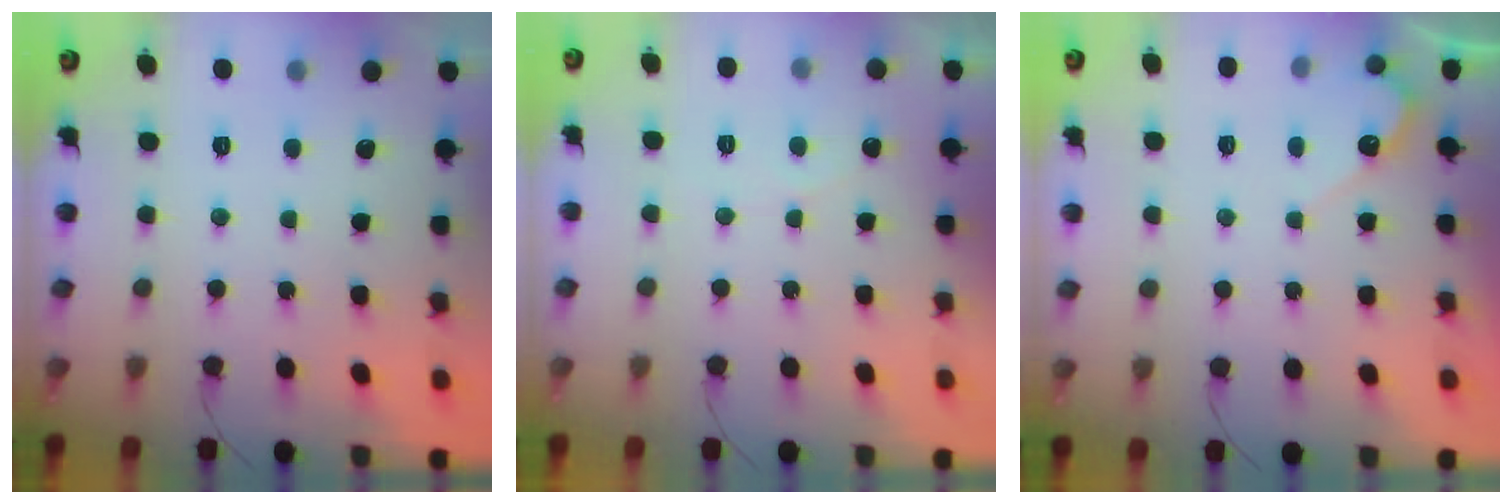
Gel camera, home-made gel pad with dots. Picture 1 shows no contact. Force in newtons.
{"total": 3.0, "press": 3.0, "slide": 0.2}
{"total": 4.3, "press": 4.3, "slide": 0.2}